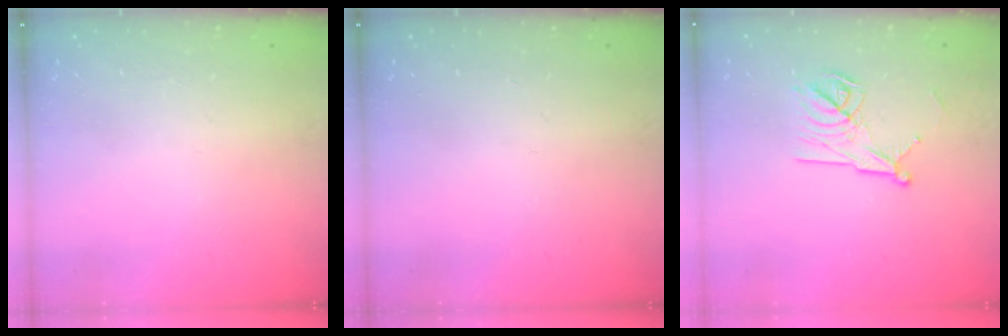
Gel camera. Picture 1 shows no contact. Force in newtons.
{"total": 0.0}
{"total": 12.0, "press": 12.0, "slide": 0.1}